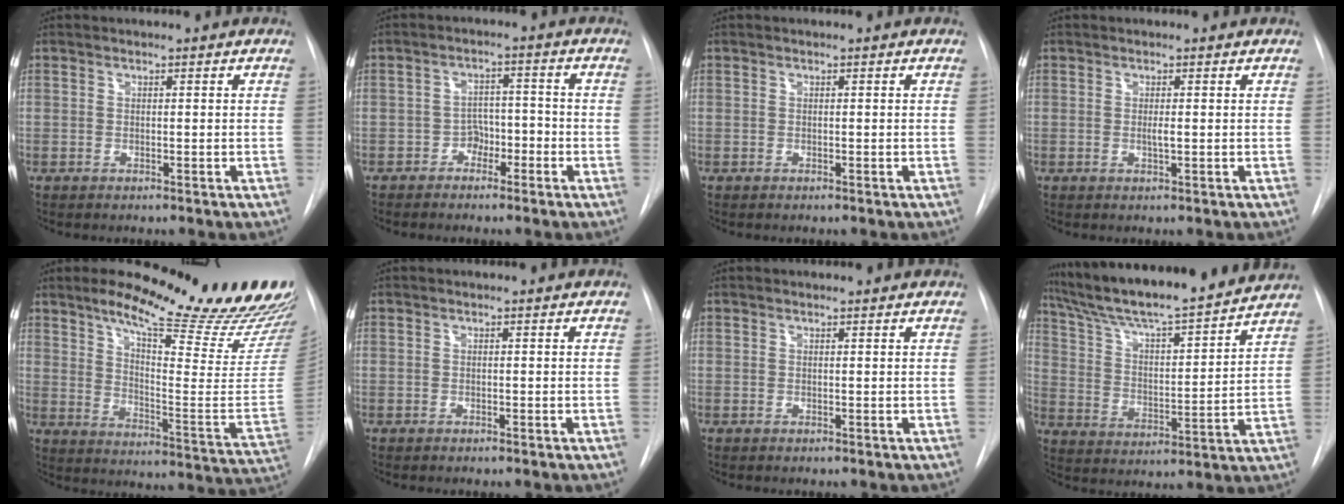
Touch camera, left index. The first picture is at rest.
{"total": 3.6, "force": [-2.3, 2.2, 1.6], "torque": [-0.017, 0.008, -0.040]}
{"total": 0.0}
{"total": 0.9, "force": [-0.1, 0.0, 0.9], "torque": [-0.021, -0.006, -0.003]}
{"total": 24.2, "force": [19.5, 2.2, 14.2], "torque": [-0.206, -0.080, 0.252]}
{"total": 0.0}
{"total": 0.5, "force": [0.5, 0.0, 0.0], "torque": [-0.005, 0.004, 0.007]}
{"total": 20.1, "force": [18.1, 0.9, 8.6], "torque": [-0.152, -0.003, 0.283]}